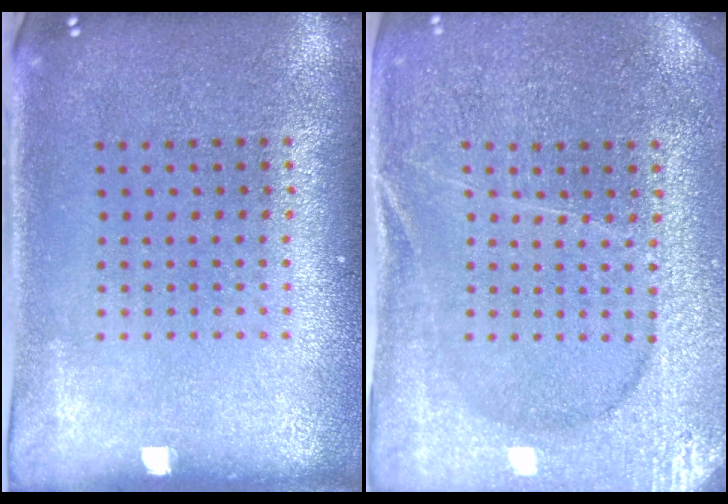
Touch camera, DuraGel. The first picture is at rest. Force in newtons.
{"total": 3.4, "press": 3.4, "slide": 0.7}